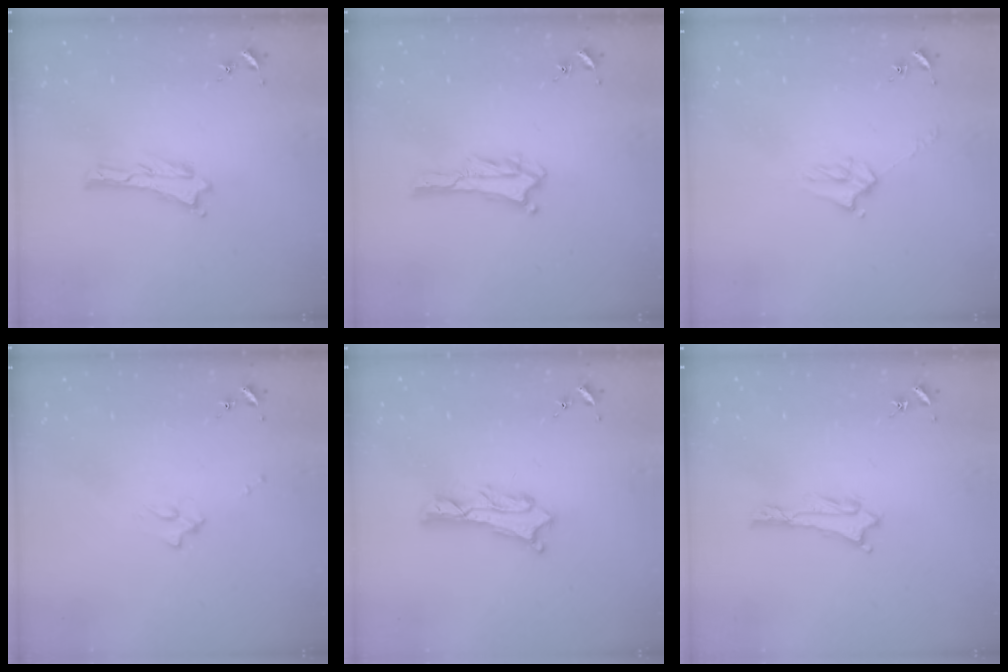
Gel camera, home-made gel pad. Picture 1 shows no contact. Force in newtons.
{"total": 1.3, "press": 1.3, "slide": 0.4}
{"total": 4.2, "press": 4.2, "slide": 0.6}
{"total": 1.7, "press": 1.6, "slide": 0.2}
{"total": 2.0, "press": 2.0, "slide": 0.2}
{"total": 1.0, "press": 1.0, "slide": 0.2}